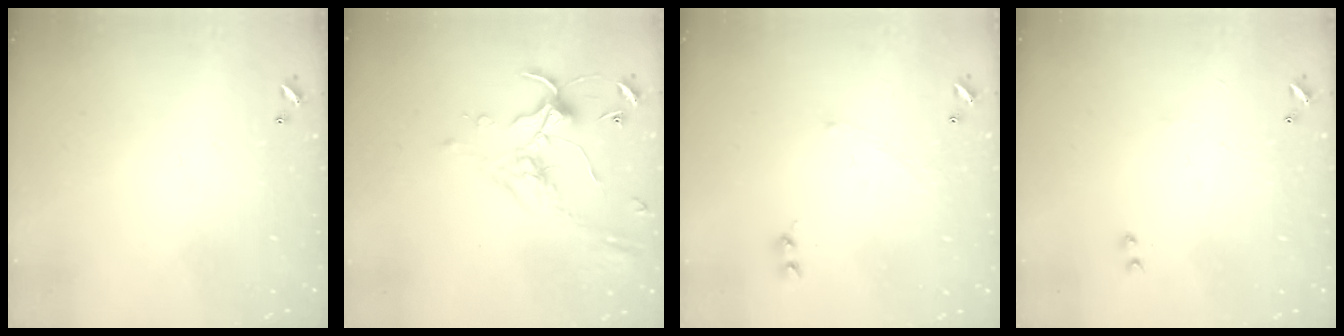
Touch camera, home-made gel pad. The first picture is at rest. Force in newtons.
{"total": 0.7, "press": 0.6, "slide": 0.4}
{"total": 2.1, "press": 2.0, "slide": 0.7}
{"total": 0.9, "press": 0.8, "slide": 0.5}